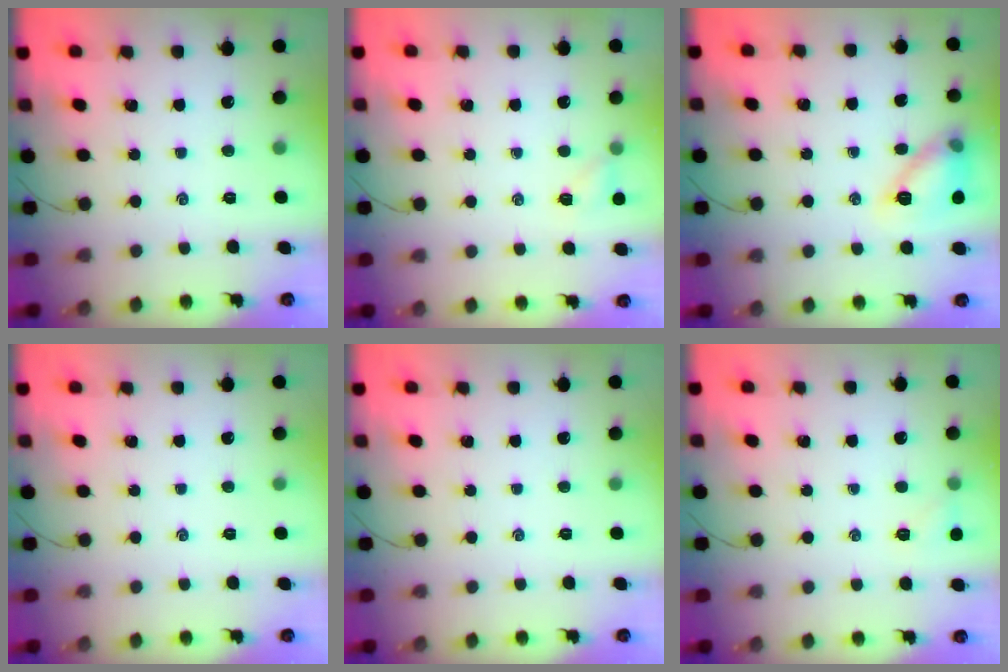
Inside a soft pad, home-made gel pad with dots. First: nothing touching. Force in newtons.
{"total": 4.0, "press": 3.8, "slide": 1.3}
{"total": 12.3, "press": 12.3, "slide": 0.5}
{"total": 0.0}
{"total": 0.0}
{"total": 5.8, "press": 5.6, "slide": 1.7}